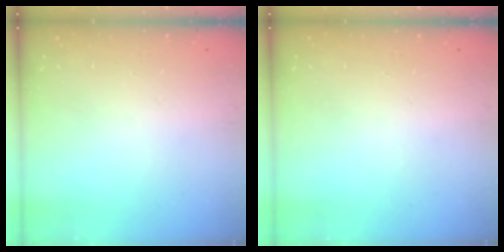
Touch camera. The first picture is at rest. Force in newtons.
{"total": 0.0}